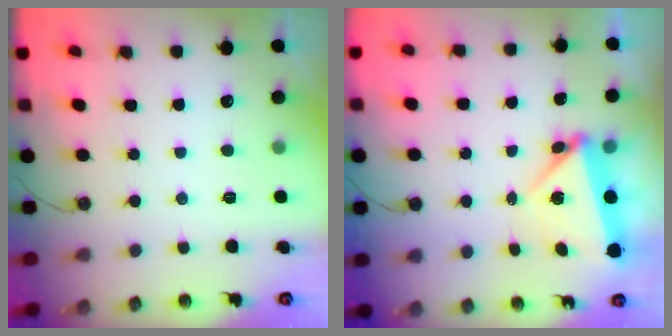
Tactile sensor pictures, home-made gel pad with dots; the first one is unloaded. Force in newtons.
{"total": 5.7, "press": 5.6, "slide": 0.7}